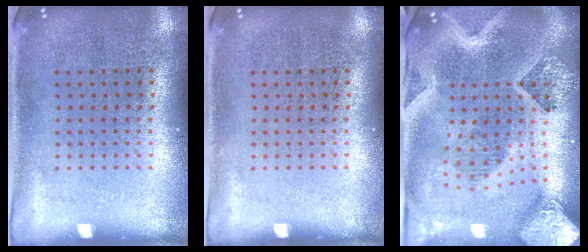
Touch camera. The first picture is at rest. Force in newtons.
{"total": 0.0}
{"total": 4.2, "press": 3.2, "slide": 2.6}